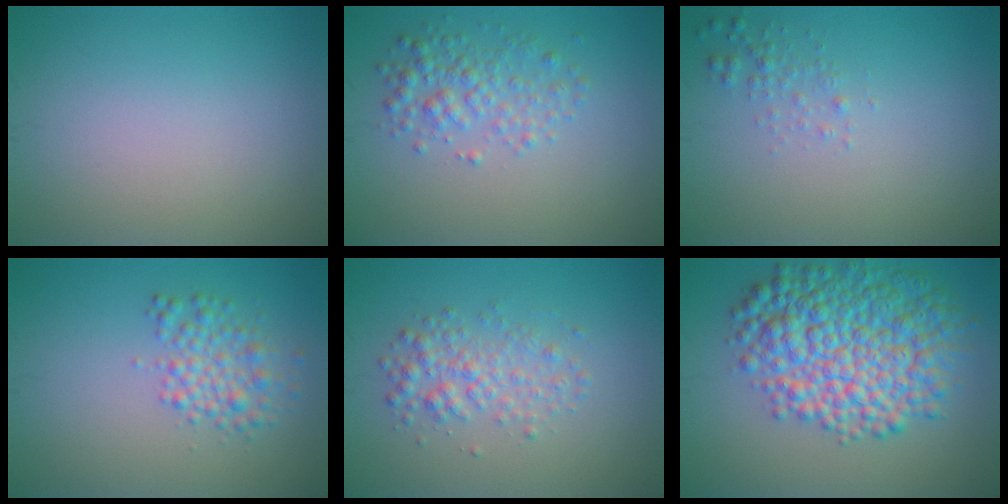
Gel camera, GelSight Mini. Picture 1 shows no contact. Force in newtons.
{"total": 3.0, "press": 3.0, "slide": 0.1}
{"total": 1.1, "press": 1.1, "slide": 0.1}
{"total": 2.9, "press": 2.9, "slide": 0.0}
{"total": 2.7, "press": 2.7, "slide": 0.1}
{"total": 9.7, "press": 9.7, "slide": 0.1}